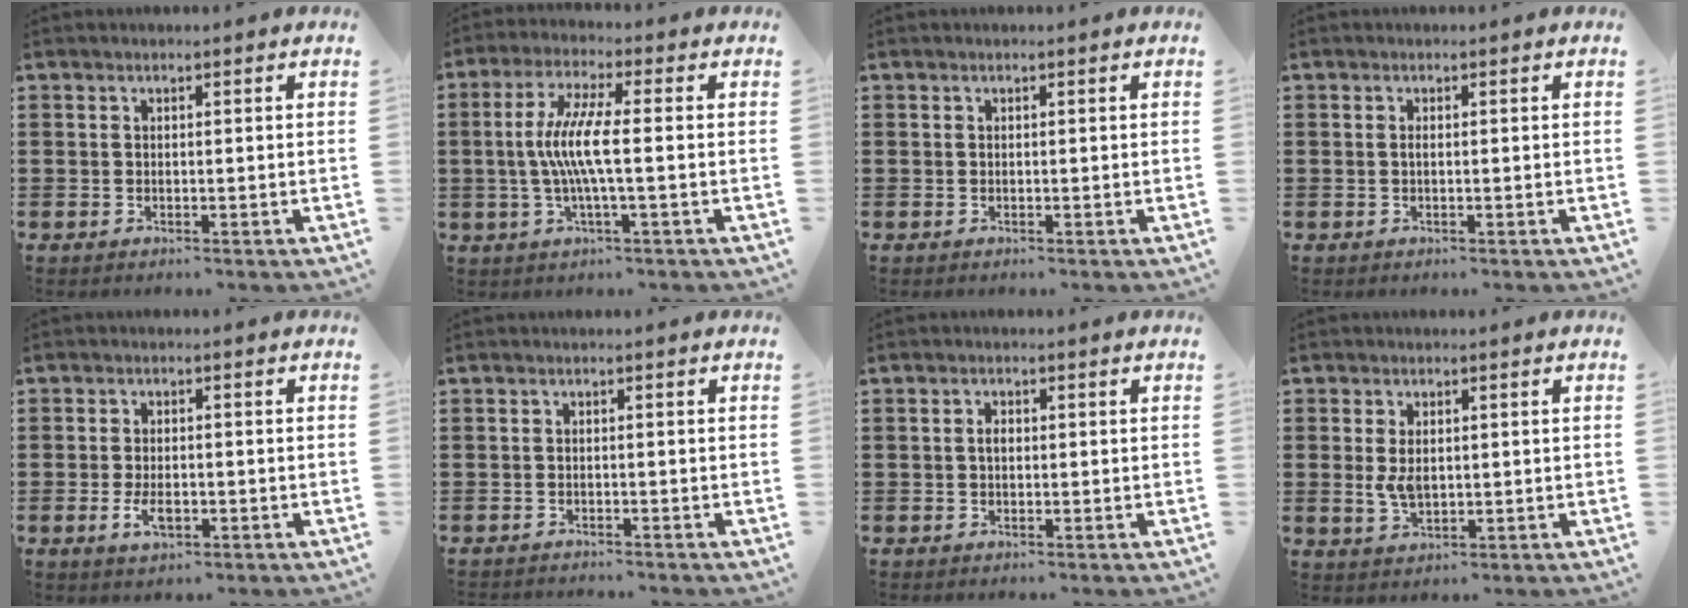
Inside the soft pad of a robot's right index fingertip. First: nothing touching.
{"total": 7.4, "force": [-0.6, 0.7, 7.3], "torque": [-0.154, -0.009, -0.021]}
{"total": 0.0}
{"total": 0.6, "force": [-0.1, 0.1, 0.6], "torque": [-0.013, -0.004, -0.001]}
{"total": 3.4, "force": [-1.1, 1.6, 2.8], "torque": [-0.057, -0.001, -0.020]}
{"total": 0.9, "force": [-0.9, 0.0, 0.0], "torque": [-0.002, 0.001, -0.020]}
{"total": 1.5, "force": [0.0, 0.9, 1.3], "torque": [-0.025, 0.005, -0.001]}
{"total": 3.9, "force": [0.3, 2.2, 3.2], "torque": [-0.073, 0.004, 0.002]}